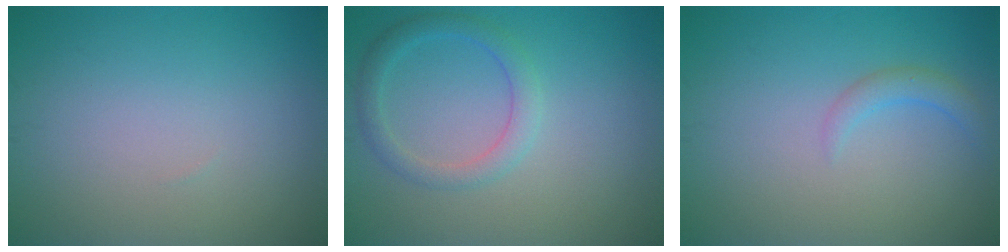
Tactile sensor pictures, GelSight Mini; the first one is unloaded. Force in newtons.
{"total": 2.4, "press": 2.4, "slide": 0.1}
{"total": 1.5, "press": 1.5, "slide": 0.2}